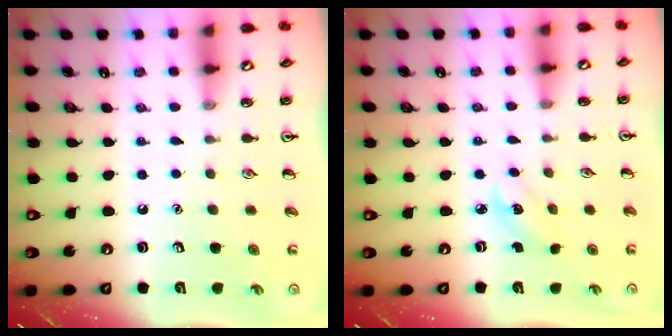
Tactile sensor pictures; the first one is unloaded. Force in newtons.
{"total": 2.6, "press": 2.5, "slide": 0.8}